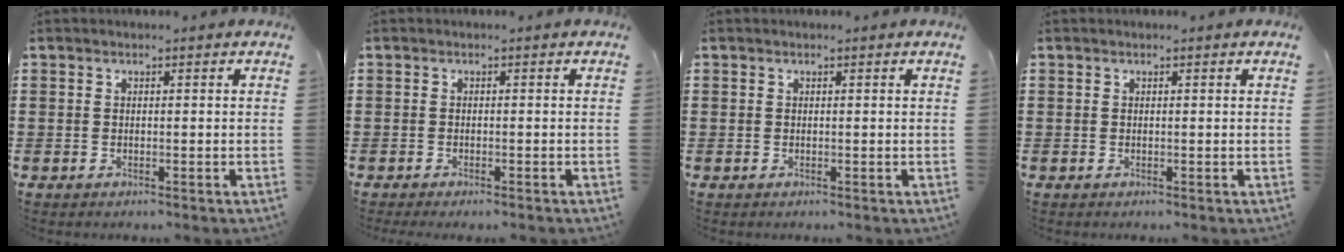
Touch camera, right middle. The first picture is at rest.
{"total": 0.7, "force": [-0.7, 0.0, 0.1], "torque": [-0.006, -0.005, -0.012]}
{"total": 0.0}
{"total": 0.0}